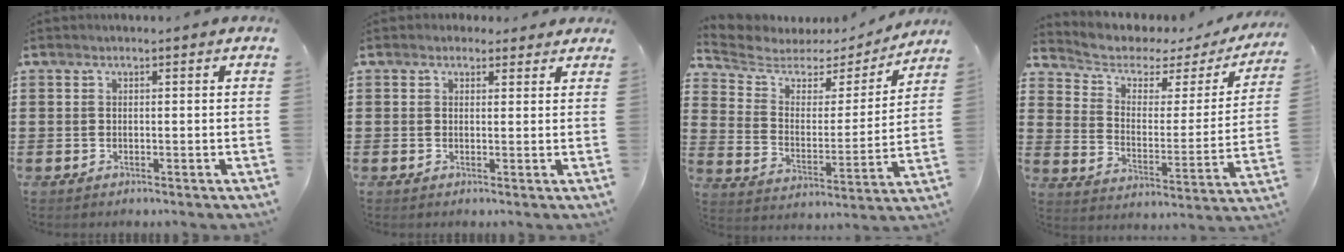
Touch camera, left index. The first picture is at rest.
{"total": 1.8, "force": [1.2, 1.3, 0.1], "torque": [0.000, 0.006, 0.020]}
{"total": 4.7, "force": [4.0, 2.2, 1.0], "torque": [-0.053, -0.027, 0.062]}
{"total": 3.8, "force": [2.7, 2.4, 1.1], "torque": [-0.049, -0.020, 0.038]}